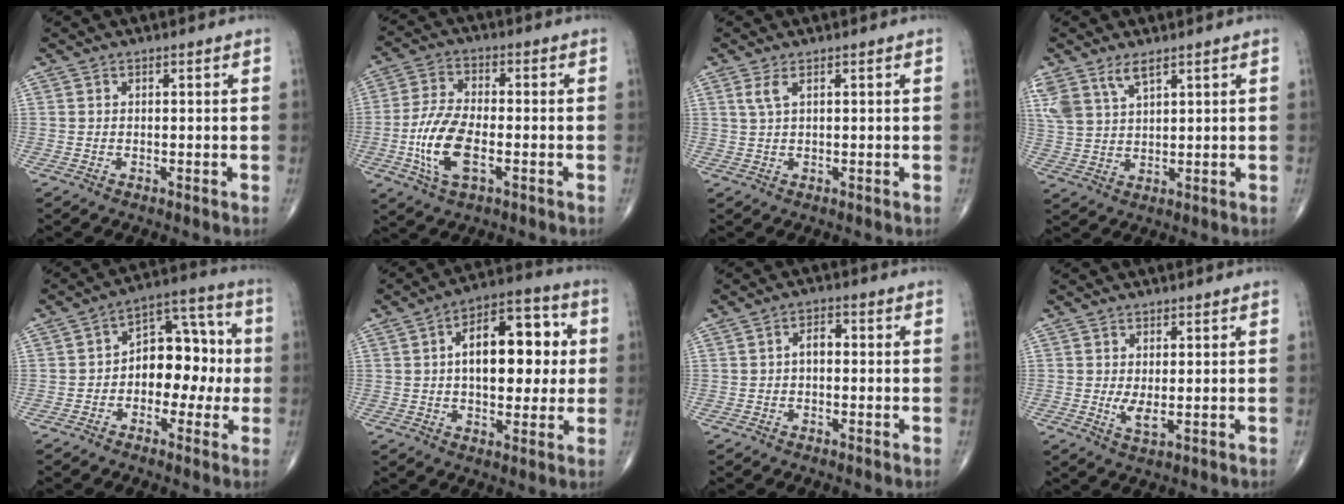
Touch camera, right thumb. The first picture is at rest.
{"total": 11.2, "force": [-2.9, 5.1, 9.5], "torque": [-0.201, 0.010, -0.058]}
{"total": 2.1, "force": [1.0, 0.6, 1.8], "torque": [-0.048, 0.006, 0.028]}
{"total": 7.3, "force": [4.8, 3.1, 4.5], "torque": [-0.094, -0.008, 0.106]}
{"total": 12.1, "force": [-1.0, 8.0, 9.0], "torque": [-0.085, 0.047, -0.026]}
{"total": 16.2, "force": [2.1, 8.7, 13.6], "torque": [-0.166, 0.021, 0.027]}
{"total": 2.6, "force": [-0.2, 1.5, 2.0], "torque": [-0.023, 0.013, -0.009]}
{"total": 2.9, "force": [0.2, 0.9, 2.7], "torque": [-0.050, -0.010, 0.009]}